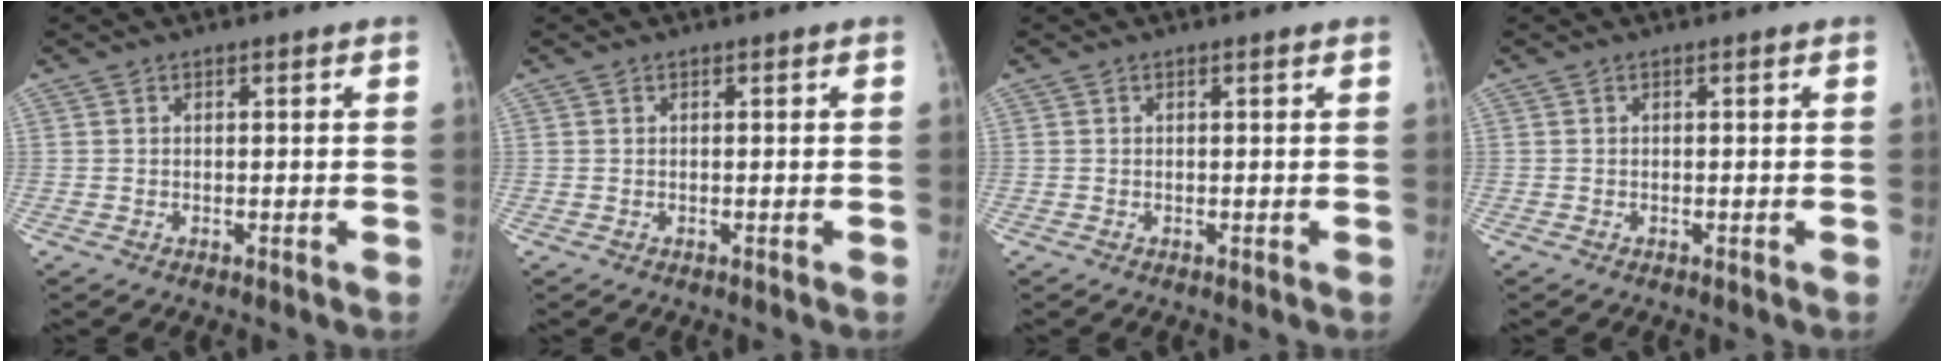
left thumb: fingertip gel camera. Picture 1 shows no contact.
{"total": 0.0}
{"total": 0.0}
{"total": 0.0}